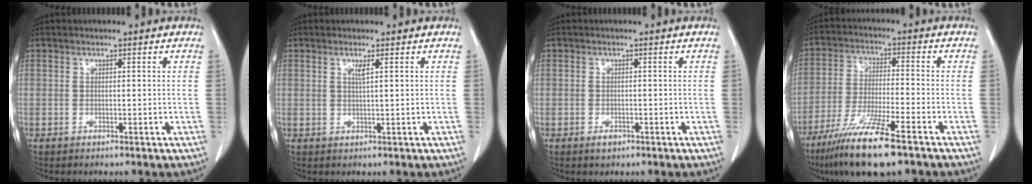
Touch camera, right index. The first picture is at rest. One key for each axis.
{"total": 1.4, "fx": 0.6, "fy": -0.2, "fz": 1.3, "tx": -0.028, "ty": -0.002, "tz": 0.011}
{"total": 1.3, "fx": -0.8, "fy": 0.8, "fz": 0.6, "tx": -0.010, "ty": 0.002, "tz": -0.007}
{"total": 12.8, "fx": -8.6, "fy": 0.9, "fz": 9.5, "tx": -0.184, "ty": -0.036, "tz": -0.151}